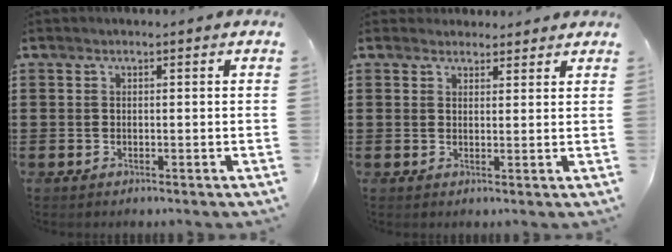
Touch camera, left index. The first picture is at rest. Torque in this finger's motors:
{"motor_torque": [2.14, 0.00, 0.16, 0.03]}